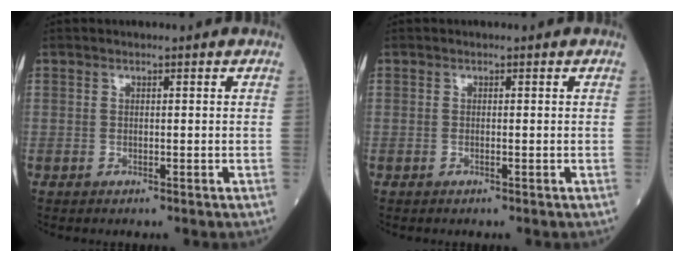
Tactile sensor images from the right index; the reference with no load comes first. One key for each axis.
{"total": 0.0}